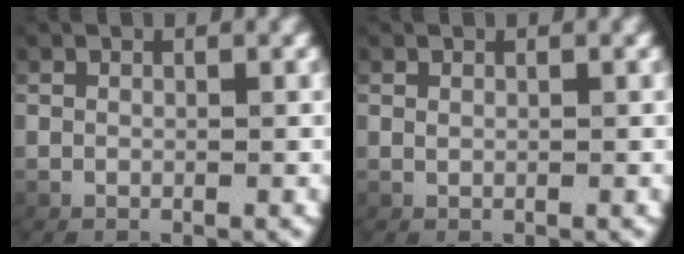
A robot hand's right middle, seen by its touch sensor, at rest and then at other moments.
{"total": 0.5, "force": [0.2, -0.5, 0.1], "torque": [-0.007, -0.007, 0.013]}